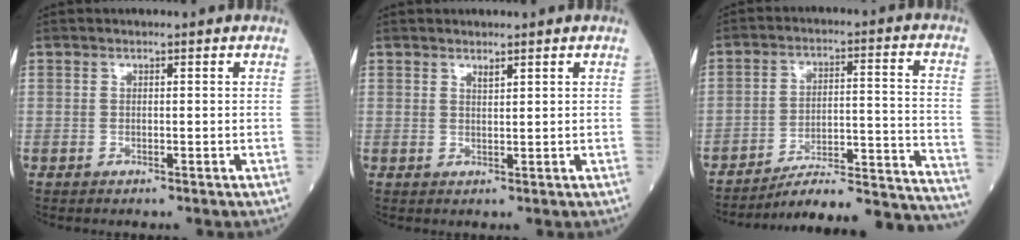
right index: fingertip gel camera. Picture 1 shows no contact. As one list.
[{"total": 1.1, "force": [0.9, 0.1, 0.5], "torque": [-0.013, -0.005, 0.018]}, {"total": 21.5, "force": [-20.8, 0.4, 5.2], "torque": [-0.025, 0.025, -0.286]}]